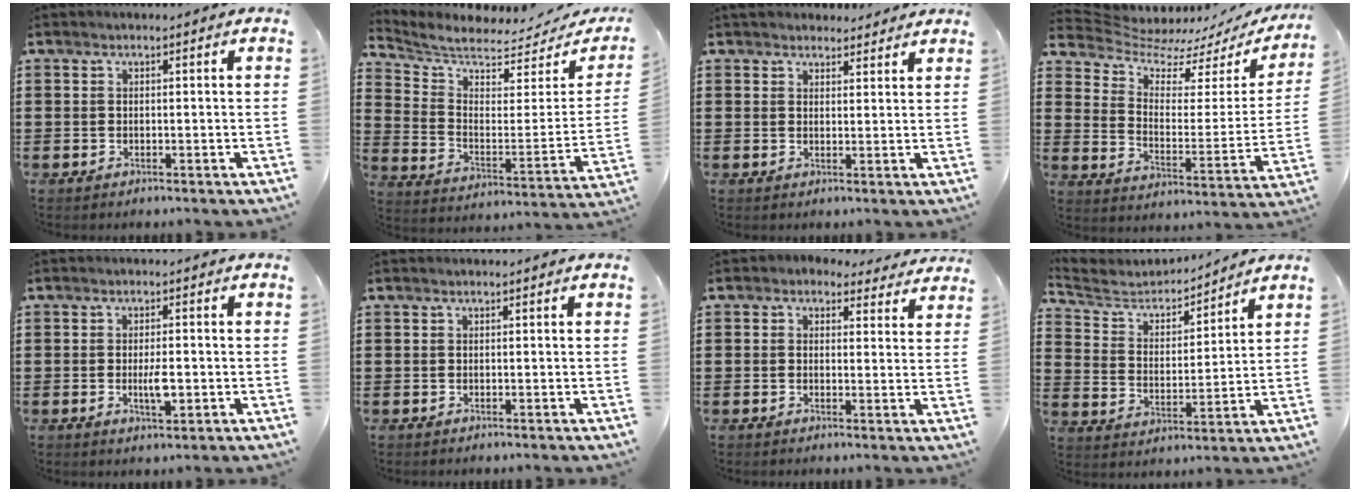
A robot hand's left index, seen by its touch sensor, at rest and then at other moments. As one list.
[{"total": 5.1, "force": [5.0, 0.3, 1.1], "torque": [-0.052, -0.054, 0.081]}, {"total": 2.9, "force": [2.6, 1.3, -0.1], "torque": [0.001, -0.005, 0.048]}, {"total": 6.5, "force": [6.1, 2.1, 1.4], "torque": [-0.057, -0.050, 0.103]}, {"total": 3.8, "force": [-0.7, 1.3, 3.5], "torque": [-0.054, 0.000, -0.013]}, {"total": 0.0}, {"total": 2.5, "force": [1.9, 1.3, 0.7], "torque": [-0.016, -0.003, 0.033]}, {"total": 4.7, "force": [4.4, 1.4, 1.0], "torque": [-0.049, -0.031, 0.068]}]